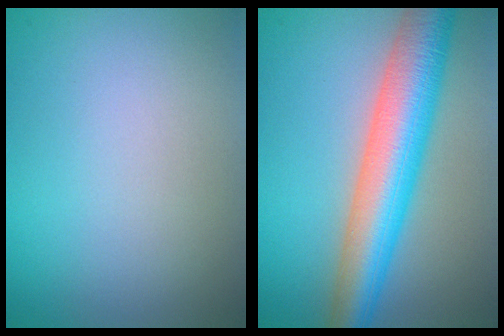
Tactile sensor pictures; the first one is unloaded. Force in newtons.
{"total": 9.0, "press": 8.9, "slide": 0.1}